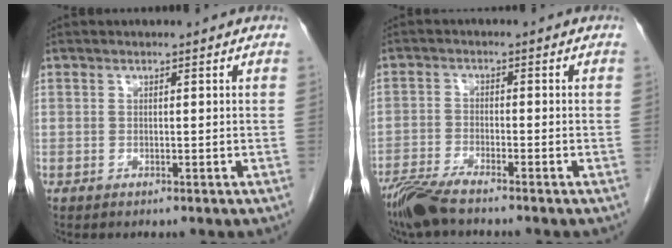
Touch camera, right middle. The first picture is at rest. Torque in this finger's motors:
{"motor_torque": [-0.05, -0.55, 0.08, 0.00]}